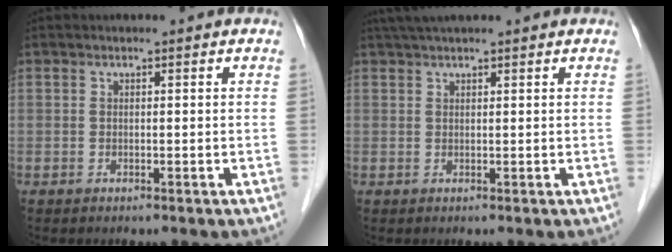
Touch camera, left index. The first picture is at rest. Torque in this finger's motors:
{"motor_torque": [0.47, -0.57, 0.14, 0.02]}